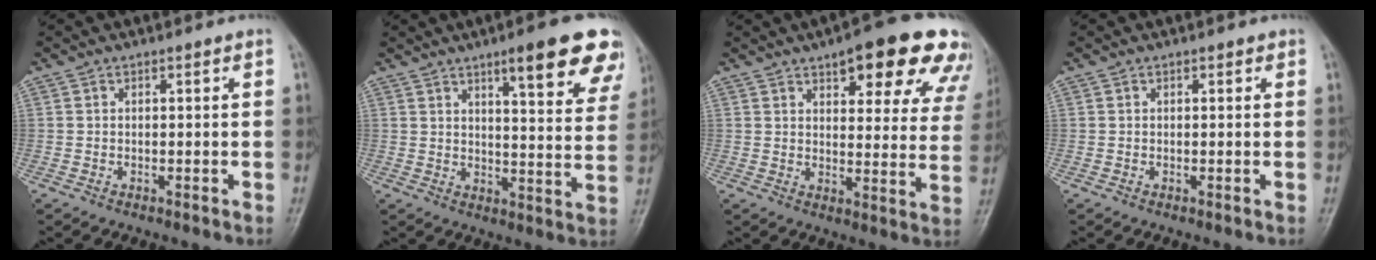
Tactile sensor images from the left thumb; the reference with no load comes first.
{"total": 16.2, "force": [10.2, 3.6, 12.0], "torque": [-0.119, -0.046, 0.127]}
{"total": 19.9, "force": [12.1, 7.1, 14.2], "torque": [-0.136, -0.030, 0.142]}
{"total": 0.6, "force": [0.4, 0.4, 0.2], "torque": [0.003, -0.001, 0.000]}